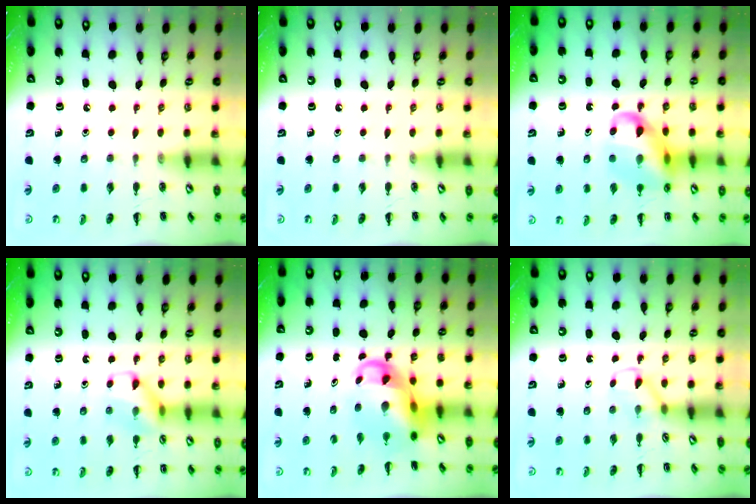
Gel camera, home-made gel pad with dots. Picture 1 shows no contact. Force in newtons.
{"total": 0.0}
{"total": 14.3, "press": 14.0, "slide": 2.9}
{"total": 10.0, "press": 9.9, "slide": 0.7}
{"total": 7.1, "press": 6.8, "slide": 2.1}
{"total": 3.0, "press": 2.8, "slide": 1.1}